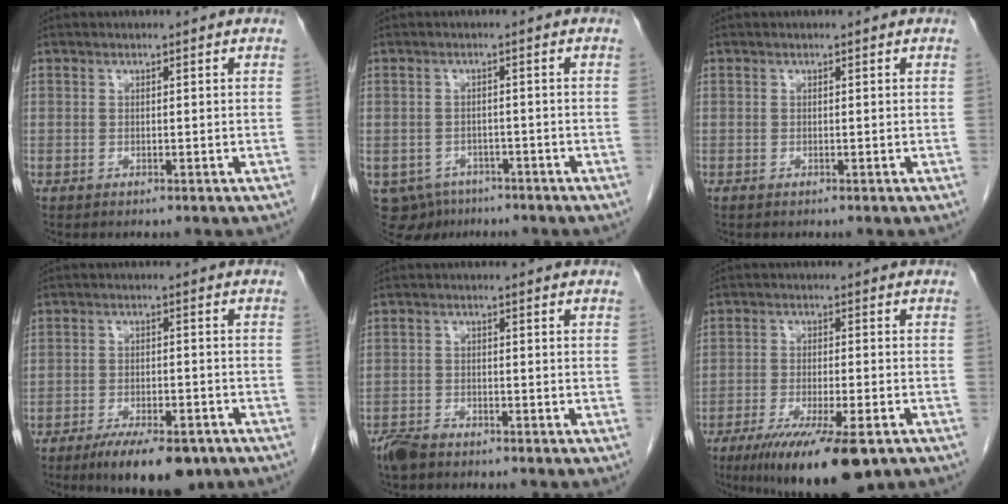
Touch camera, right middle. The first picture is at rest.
{"total": 7.1, "force": [-5.0, 4.9, 1.0], "torque": [-0.017, 0.002, -0.065]}
{"total": 0.0}
{"total": 10.4, "force": [-7.5, 3.4, 6.4], "torque": [-0.091, -0.006, -0.113]}
{"total": 3.5, "force": [-3.0, 1.1, 1.3], "torque": [-0.026, -0.004, -0.056]}
{"total": 14.2, "force": [-9.4, 2.4, 10.4], "torque": [-0.152, -0.031, -0.146]}